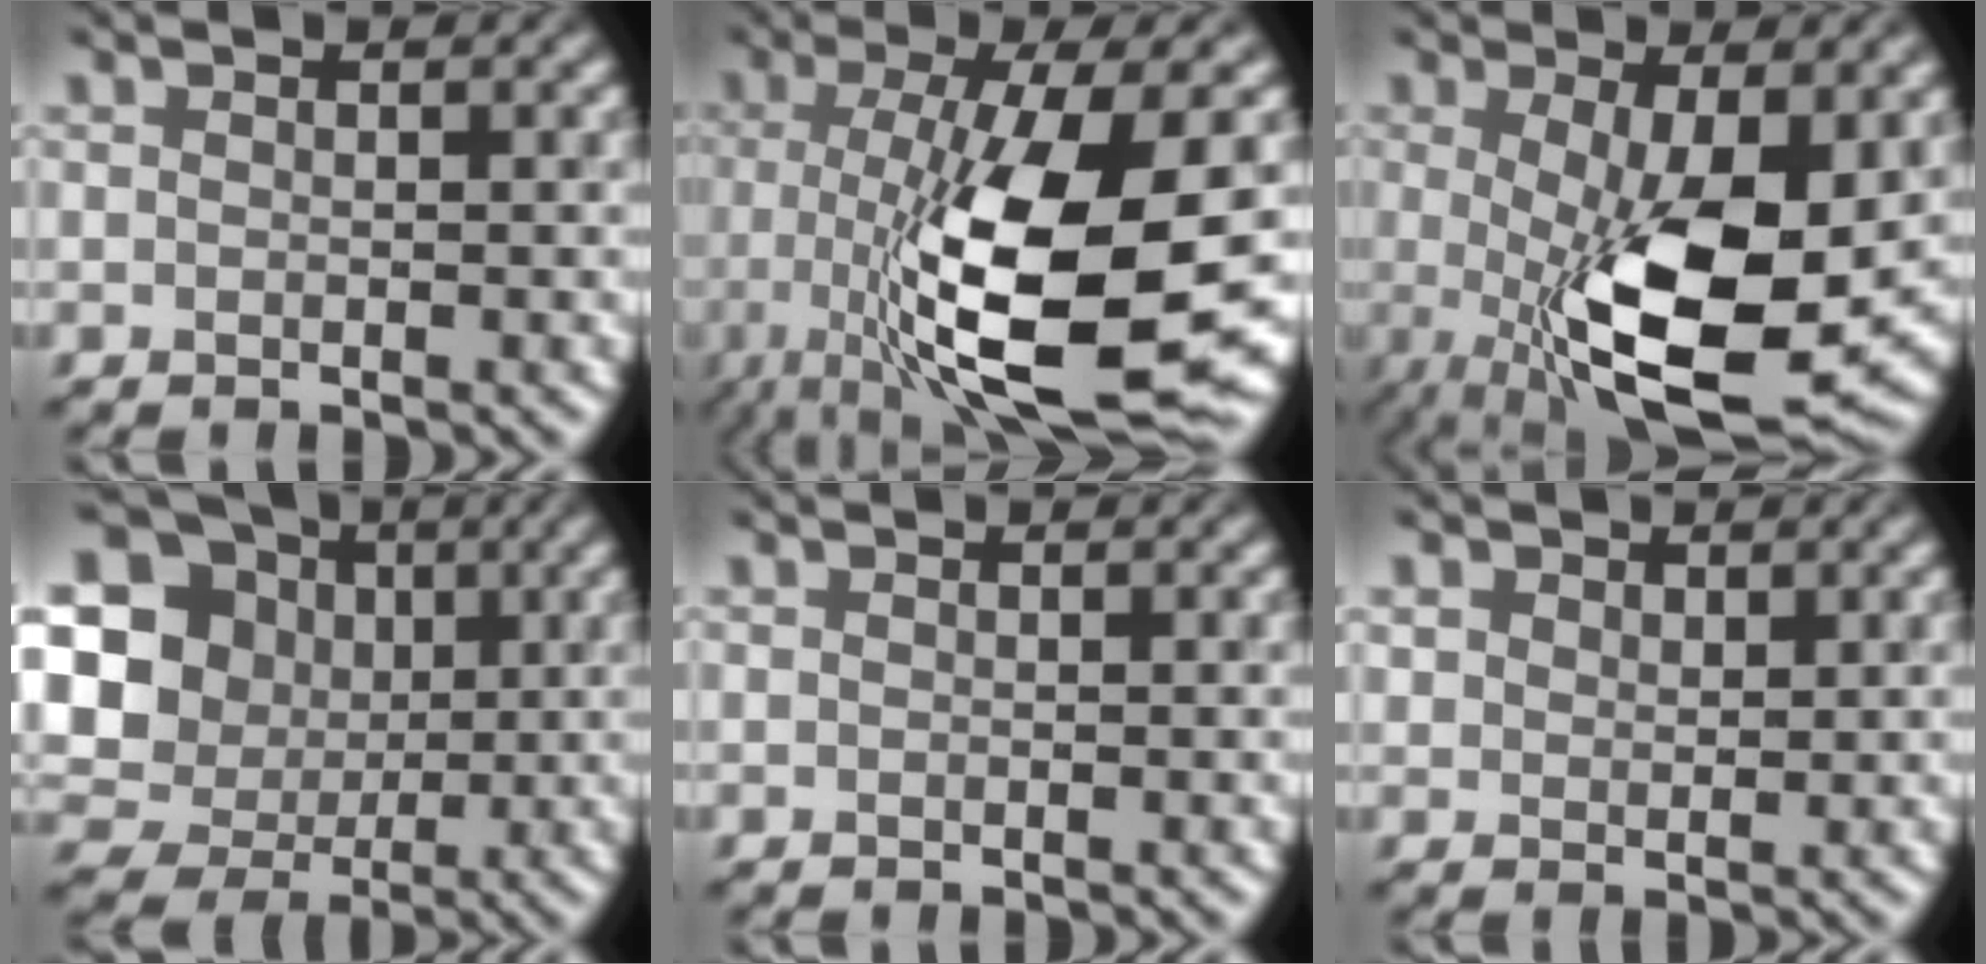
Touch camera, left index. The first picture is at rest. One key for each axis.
{"total": 12.6, "fx": -2.7, "fy": 3.5, "fz": 11.8, "tx": -0.196, "ty": -0.028, "tz": -0.029}
{"total": 11.4, "fx": -1.5, "fy": 3.7, "fz": 10.7, "tx": -0.180, "ty": -0.023, "tz": -0.010}
{"total": 12.4, "fx": 1.5, "fy": 11.8, "fz": 3.7, "tx": -0.146, "ty": 0.020, "tz": 0.029}
{"total": 0.0}
{"total": 0.8, "fx": 0.5, "fy": 0.6, "fz": -0.3, "tx": 0.000, "ty": -0.001, "tz": 0.027}